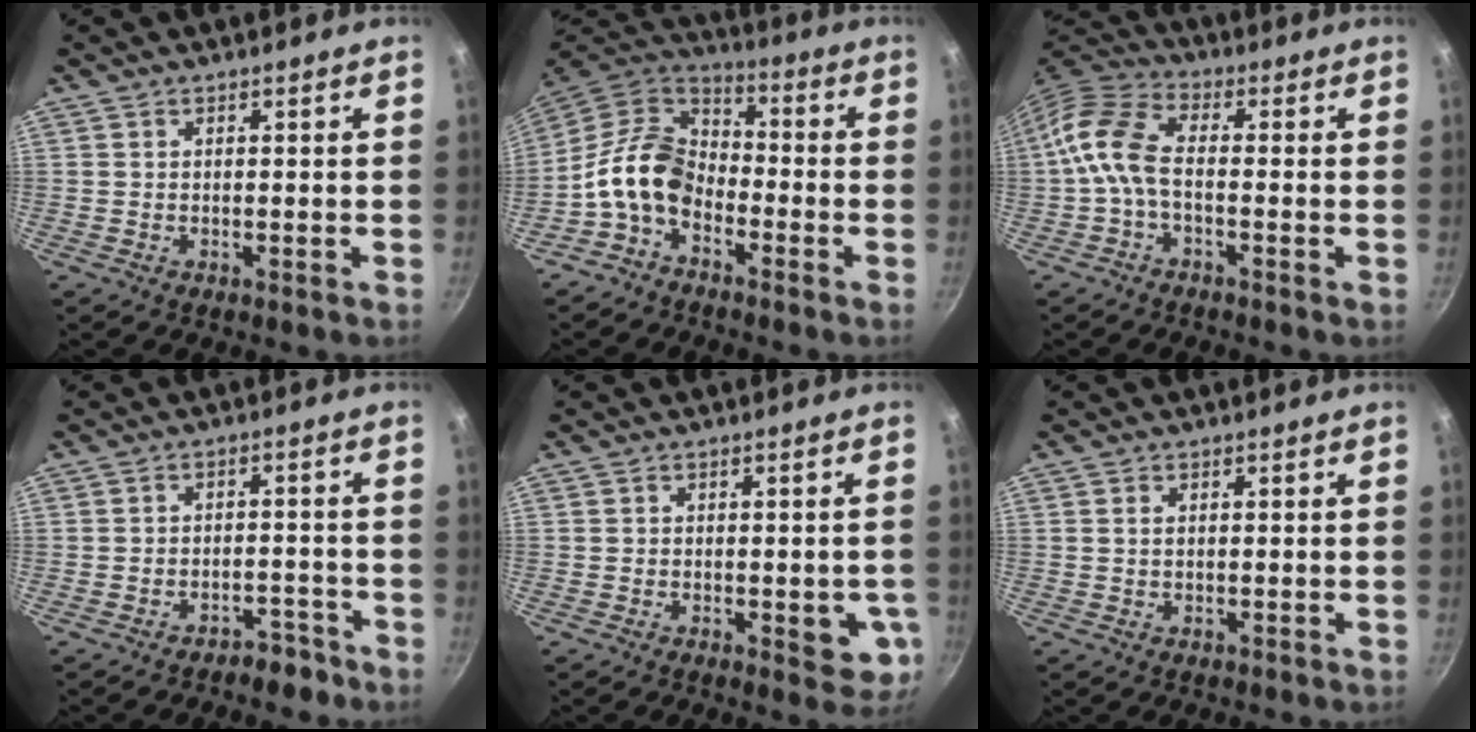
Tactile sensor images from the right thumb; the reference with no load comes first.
{"total": 12.1, "force": [-4.7, 8.1, 7.6], "torque": [-0.125, 0.059, -0.116]}
{"total": 8.7, "force": [-1.7, 4.4, 7.4], "torque": [-0.159, 0.032, -0.054]}
{"total": 4.0, "force": [-3.2, 2.0, 1.3], "torque": [0.005, 0.043, -0.033]}
{"total": 6.4, "force": [-1.4, 3.0, 5.5], "torque": [-0.046, -0.002, -0.017]}
{"total": 1.0, "force": [0.2, 0.6, 0.7], "torque": [-0.013, 0.002, 0.003]}